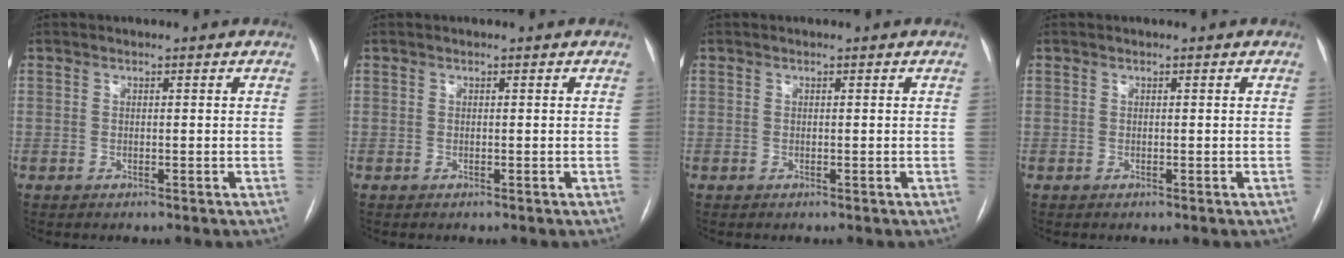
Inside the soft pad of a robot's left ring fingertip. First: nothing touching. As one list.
[{"total": 0.0}, {"total": 0.0}, {"total": 0.0}]